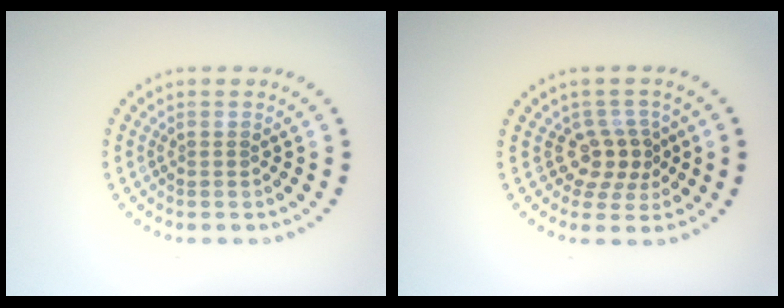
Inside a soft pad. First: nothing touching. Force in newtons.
{"total": 2.7, "press": 2.2, "slide": 1.6}